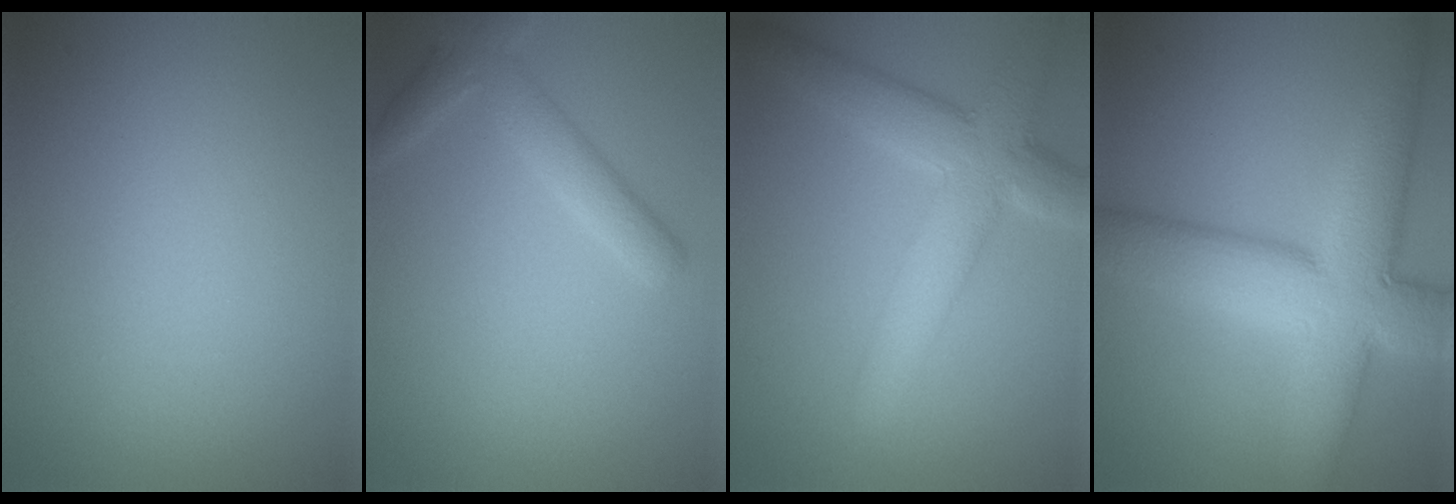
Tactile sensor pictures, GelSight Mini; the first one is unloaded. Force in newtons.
{"total": 2.1, "press": 2.1, "slide": 0.3}
{"total": 6.4, "press": 6.4, "slide": 0.5}
{"total": 11.0, "press": 11.0, "slide": 0.7}